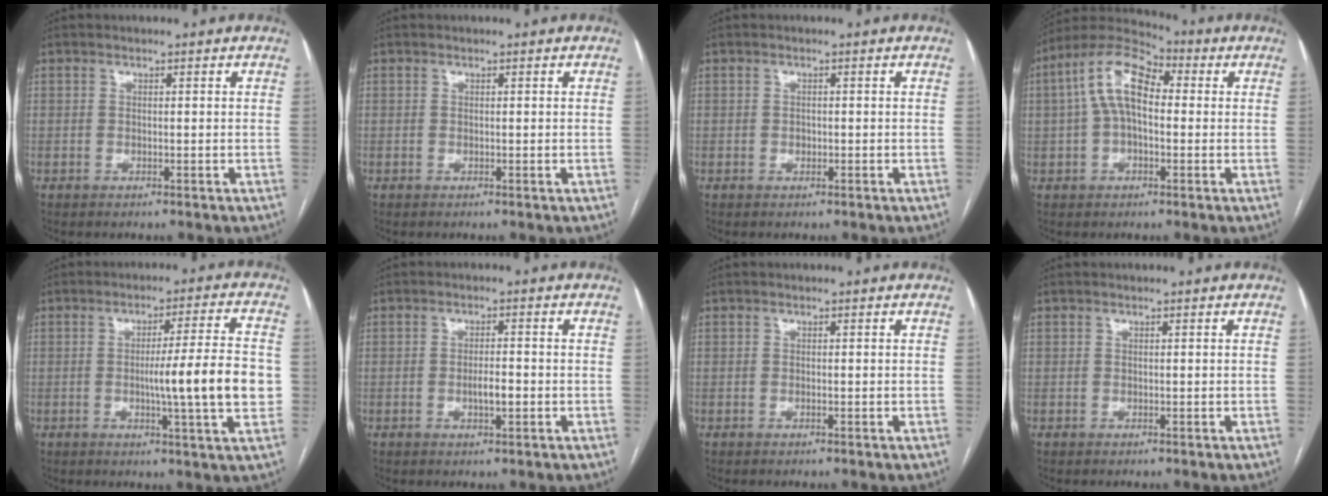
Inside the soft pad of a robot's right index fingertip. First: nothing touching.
{"total": 0.0}
{"total": 0.7, "force": [-0.1, 0.6, 0.4], "torque": [-0.005, 0.003, -0.003]}
{"total": 10.7, "force": [1.4, 5.3, 9.2], "torque": [-0.193, 0.048, 0.016]}
{"total": 11.8, "force": [-1.4, -0.2, 11.7], "torque": [-0.172, -0.004, -0.026]}
{"total": 2.9, "force": [-0.8, 0.7, 2.7], "torque": [-0.049, 0.001, -0.010]}
{"total": 0.0}
{"total": 0.0}